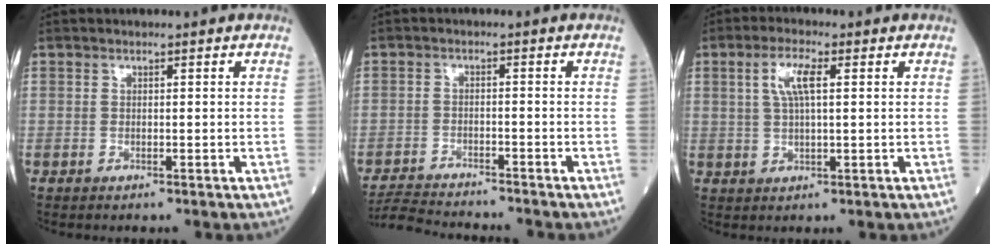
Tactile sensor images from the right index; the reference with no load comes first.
{"total": 7.1, "force": [-7.0, 0.1, 1.2], "torque": [-0.023, -0.014, -0.120]}
{"total": 5.0, "force": [1.5, 1.2, 4.6], "torque": [-0.095, 0.010, 0.032]}